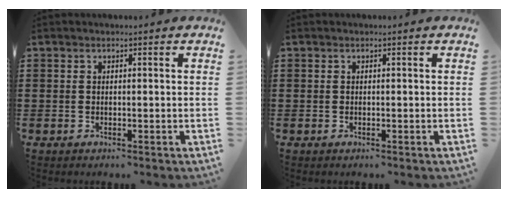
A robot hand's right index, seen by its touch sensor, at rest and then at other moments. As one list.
[{"total": 0.0}]